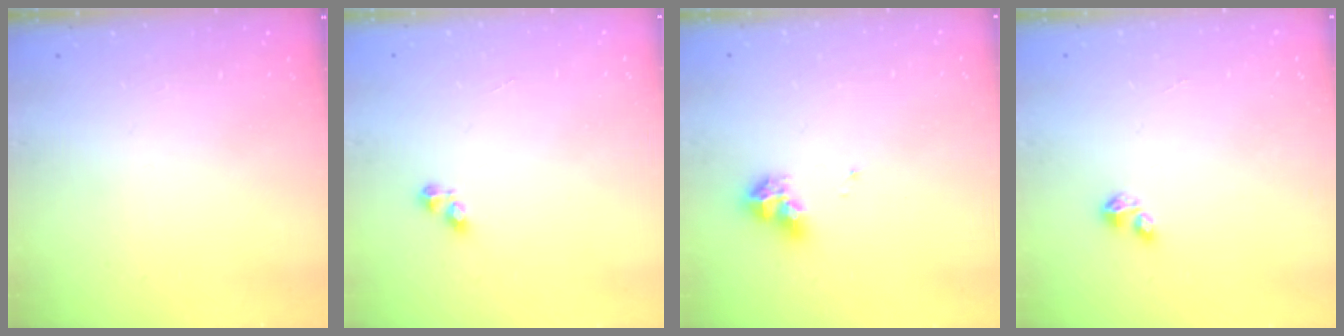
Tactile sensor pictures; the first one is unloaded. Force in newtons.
{"total": 2.4, "press": 2.4, "slide": 0.3}
{"total": 7.0, "press": 6.9, "slide": 1.0}
{"total": 2.7, "press": 2.7, "slide": 0.4}